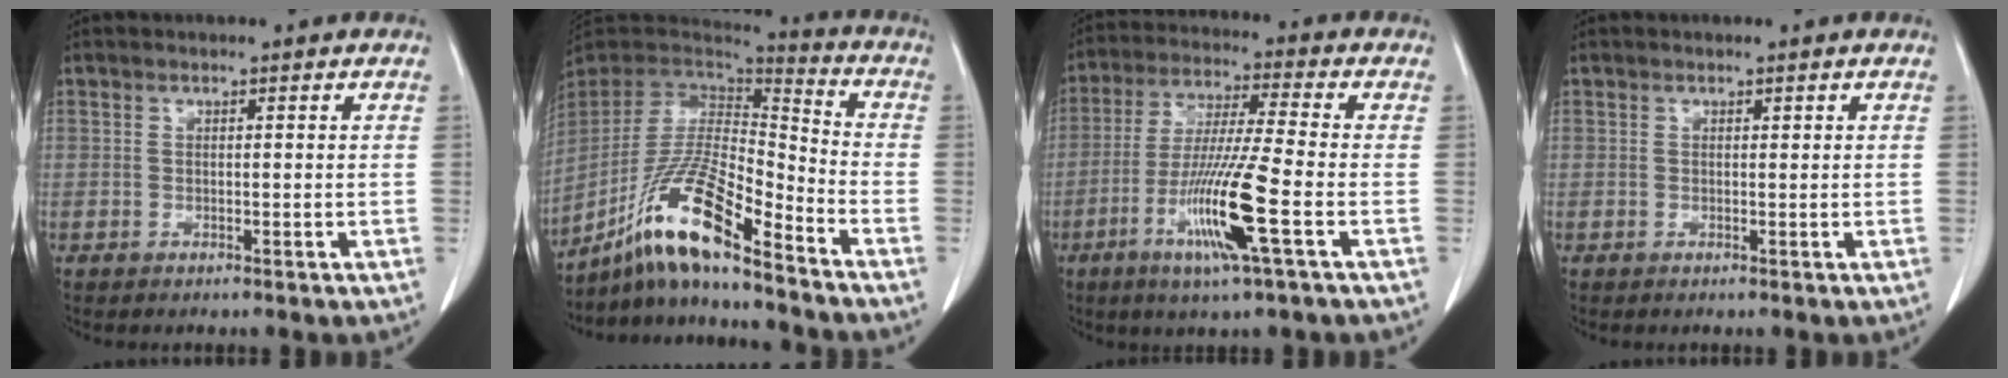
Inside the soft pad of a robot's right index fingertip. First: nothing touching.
{"total": 14.9, "force": [-10.4, 1.5, 10.5], "torque": [-0.200, 0.003, -0.190]}
{"total": 12.8, "force": [-4.7, -0.6, 11.9], "torque": [-0.235, -0.021, -0.092]}
{"total": 0.0}